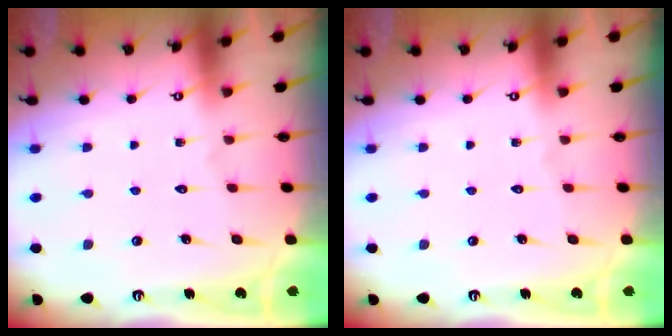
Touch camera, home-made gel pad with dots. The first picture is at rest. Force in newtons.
{"total": 0.0}